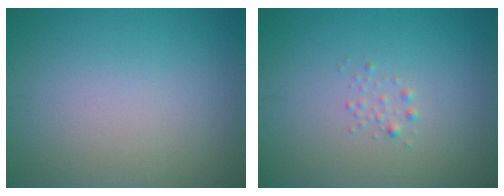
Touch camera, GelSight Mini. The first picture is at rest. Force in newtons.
{"total": 0.7, "press": 0.7, "slide": 0.0}